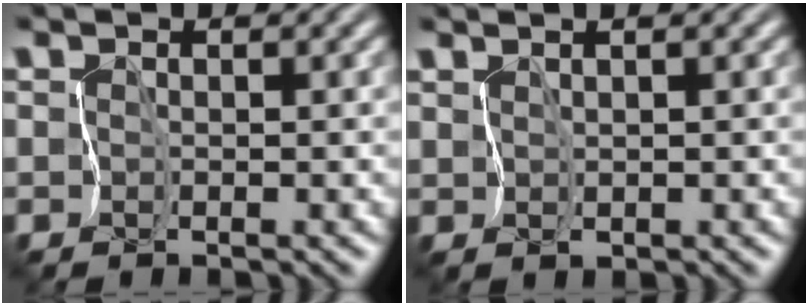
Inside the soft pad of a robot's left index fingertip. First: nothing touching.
{"total": 2.2, "force": [1.6, 0.5, 1.3], "torque": [-0.029, 0.010, 0.022]}